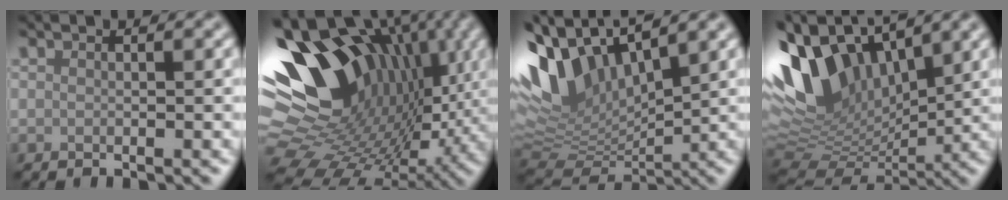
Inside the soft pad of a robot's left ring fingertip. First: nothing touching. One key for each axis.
{"total": 16.7, "fx": 3.5, "fy": 11.3, "fz": 11.9, "tx": -0.205, "ty": -0.011, "tz": 0.091}
{"total": 11.4, "fx": 4.8, "fy": 6.0, "fz": 8.4, "tx": -0.189, "ty": 0.007, "tz": 0.089}
{"total": 12.4, "fx": 4.5, "fy": 7.3, "fz": 9.0, "tx": -0.194, "ty": 0.013, "tz": 0.080}